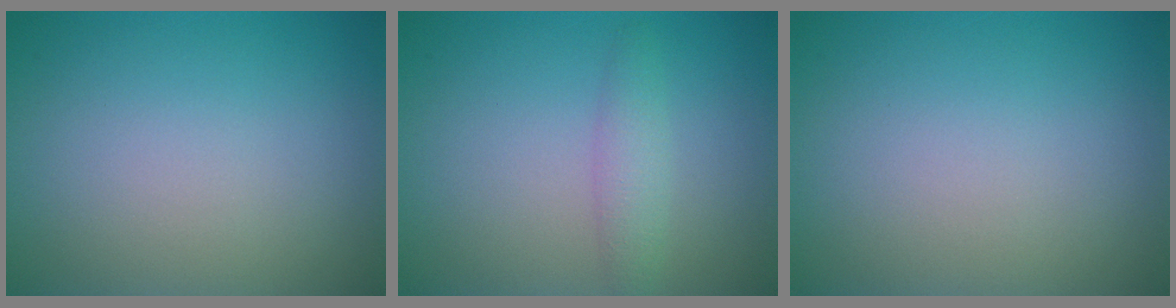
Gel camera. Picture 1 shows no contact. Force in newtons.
{"total": 1.9, "press": 1.9, "slide": 0.1}
{"total": 0.0}